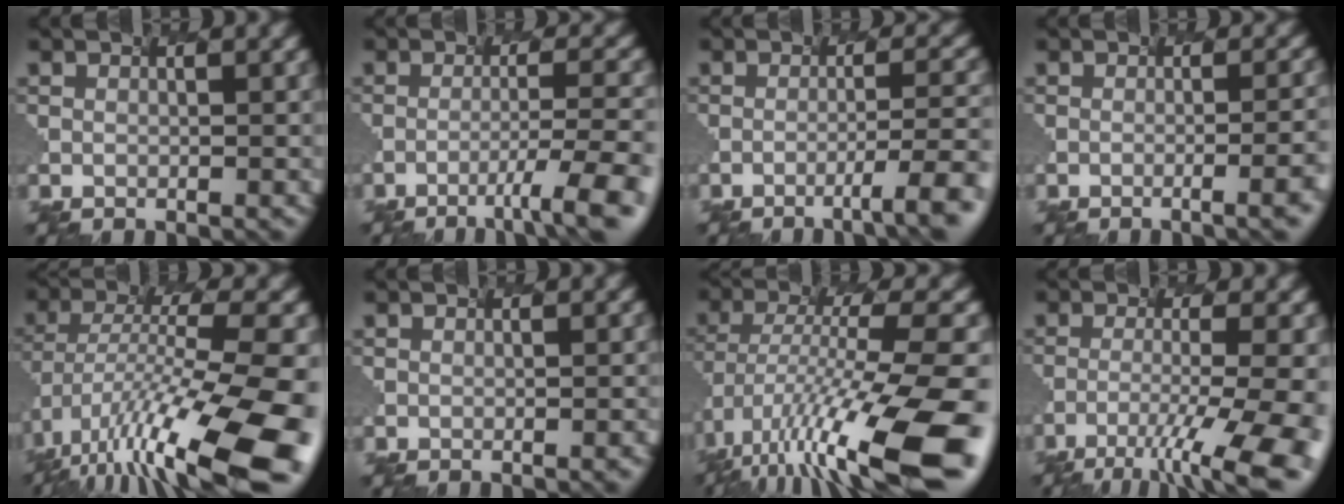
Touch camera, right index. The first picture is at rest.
{"total": 6.3, "force": [-3.8, 0.1, 5.0], "torque": [-0.093, 0.002, -0.039]}
{"total": 5.4, "force": [-3.2, 0.4, 4.3], "torque": [-0.076, 0.001, -0.024]}
{"total": 6.1, "force": [-1.9, 2.0, 5.4], "torque": [-0.037, 0.011, 0.002]}
{"total": 13.7, "force": [-8.1, 3.3, 10.6], "torque": [-0.228, -0.007, -0.110]}
{"total": 1.3, "force": [-0.2, 0.6, 1.1], "torque": [0.000, 0.014, 0.001]}
{"total": 13.8, "force": [-8.0, 2.4, 11.0], "torque": [-0.233, -0.006, -0.108]}
{"total": 9.5, "force": [-6.1, 1.2, 7.2], "torque": [-0.136, -0.011, -0.065]}